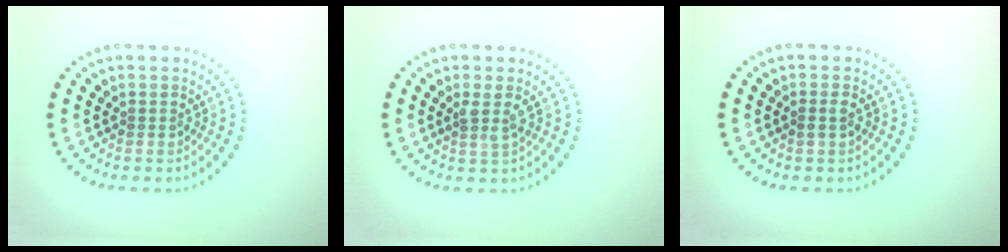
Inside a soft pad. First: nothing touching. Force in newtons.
{"total": 1.4, "press": 1.2, "slide": 0.8}
{"total": 0.8, "press": 0.8, "slide": 0.2}